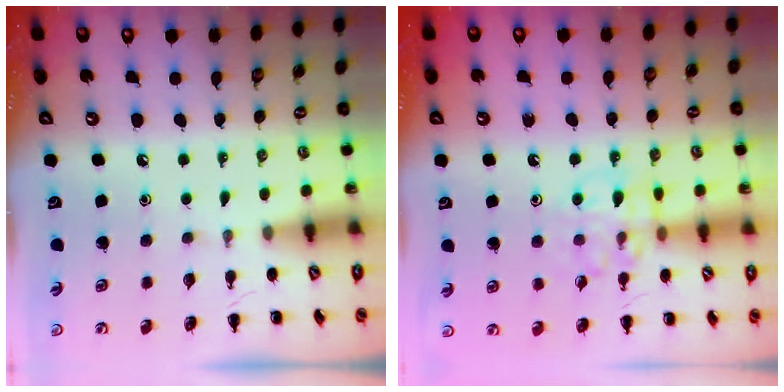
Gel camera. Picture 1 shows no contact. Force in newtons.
{"total": 11.2, "press": 11.1, "slide": 0.9}